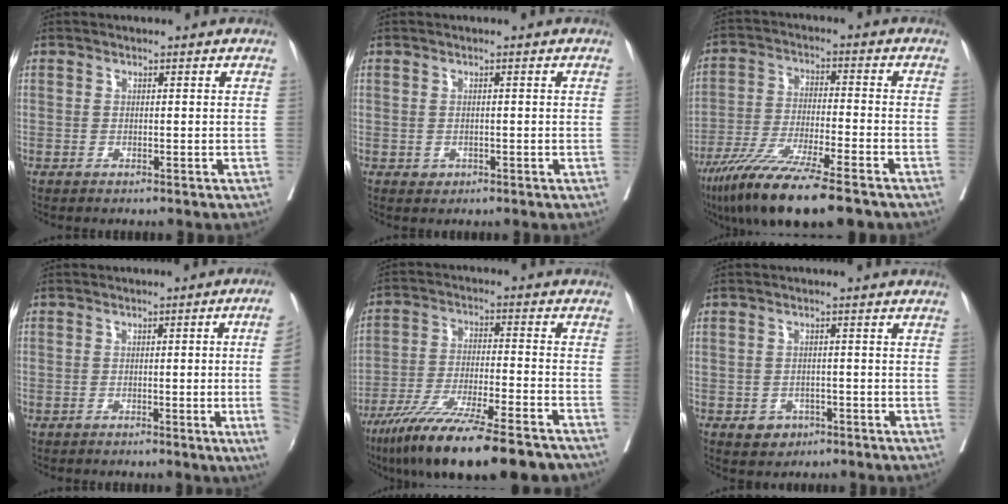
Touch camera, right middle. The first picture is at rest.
{"total": 0.9, "force": [-0.3, 0.9, 0.3], "torque": [-0.004, 0.001, 0.003]}
{"total": 15.2, "force": [-11.0, 1.3, 10.4], "torque": [-0.193, -0.050, -0.190]}
{"total": 8.2, "force": [-1.2, -1.3, 8.0], "torque": [-0.084, -0.006, -0.018]}
{"total": 20.5, "force": [-15.7, 2.5, 12.9], "torque": [-0.186, -0.033, -0.253]}
{"total": 3.1, "force": [-1.5, 2.5, 1.1], "torque": [-0.009, 0.005, -0.014]}